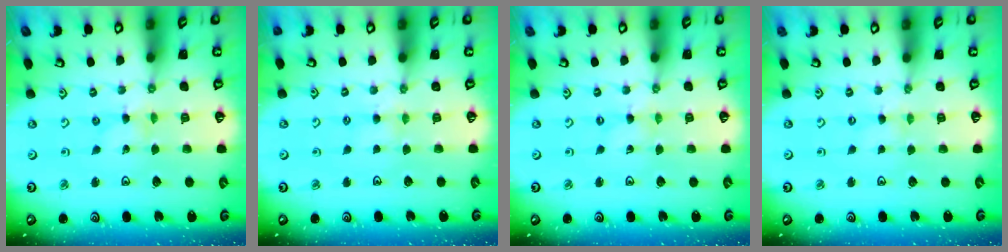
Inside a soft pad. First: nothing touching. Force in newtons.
{"total": 3.0, "press": 2.9, "slide": 0.5}
{"total": 0.0}
{"total": 1.3, "press": 1.3, "slide": 0.3}